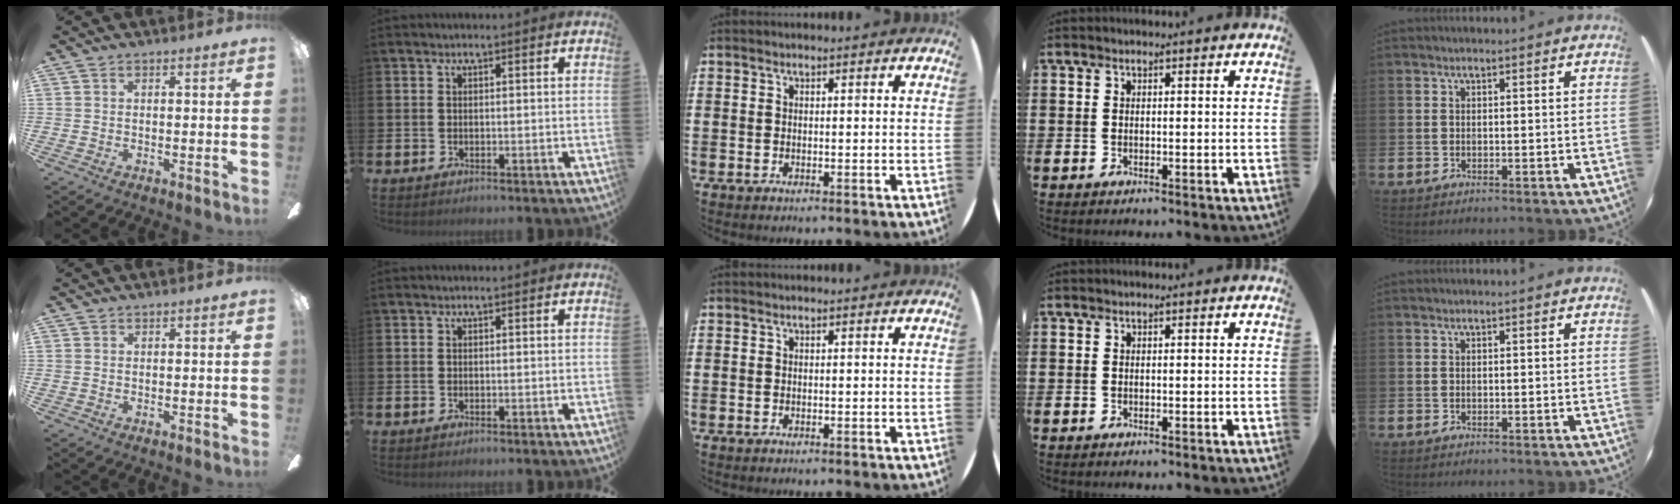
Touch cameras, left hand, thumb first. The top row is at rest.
{}